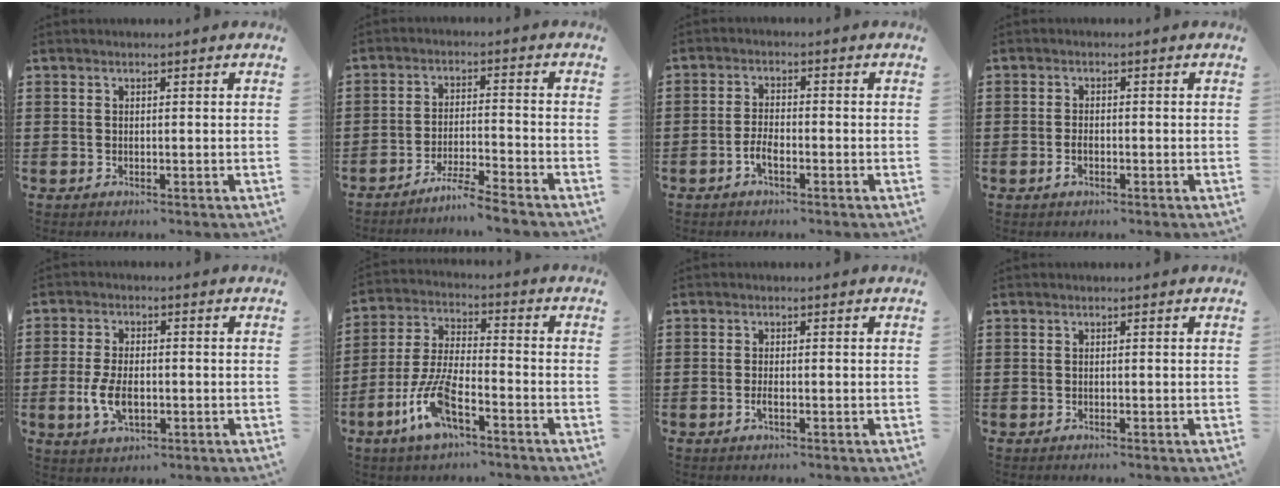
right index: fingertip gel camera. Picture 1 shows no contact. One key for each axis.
{"total": 4.8, "fx": -4.4, "fy": -0.8, "fz": 1.6, "tx": -0.034, "ty": -0.010, "tz": -0.088}
{"total": 2.9, "fx": -1.5, "fy": 0.9, "fz": 2.3, "tx": -0.050, "ty": -0.002, "tz": -0.029}
{"total": 1.6, "fx": -0.7, "fy": 0.7, "fz": 1.2, "tx": -0.025, "ty": -0.005, "tz": -0.011}
{"total": 5.5, "fx": -1.2, "fy": 2.8, "fz": 4.5, "tx": -0.109, "ty": -0.008, "tz": -0.025}
{"total": 9.0, "fx": -5.0, "fy": 2.5, "fz": 7.0, "tx": -0.176, "ty": -0.014, "tz": -0.099}
{"total": 1.3, "fx": -0.5, "fy": 0.1, "fz": 1.2, "tx": -0.024, "ty": -0.007, "tz": -0.007}
{"total": 0.0}